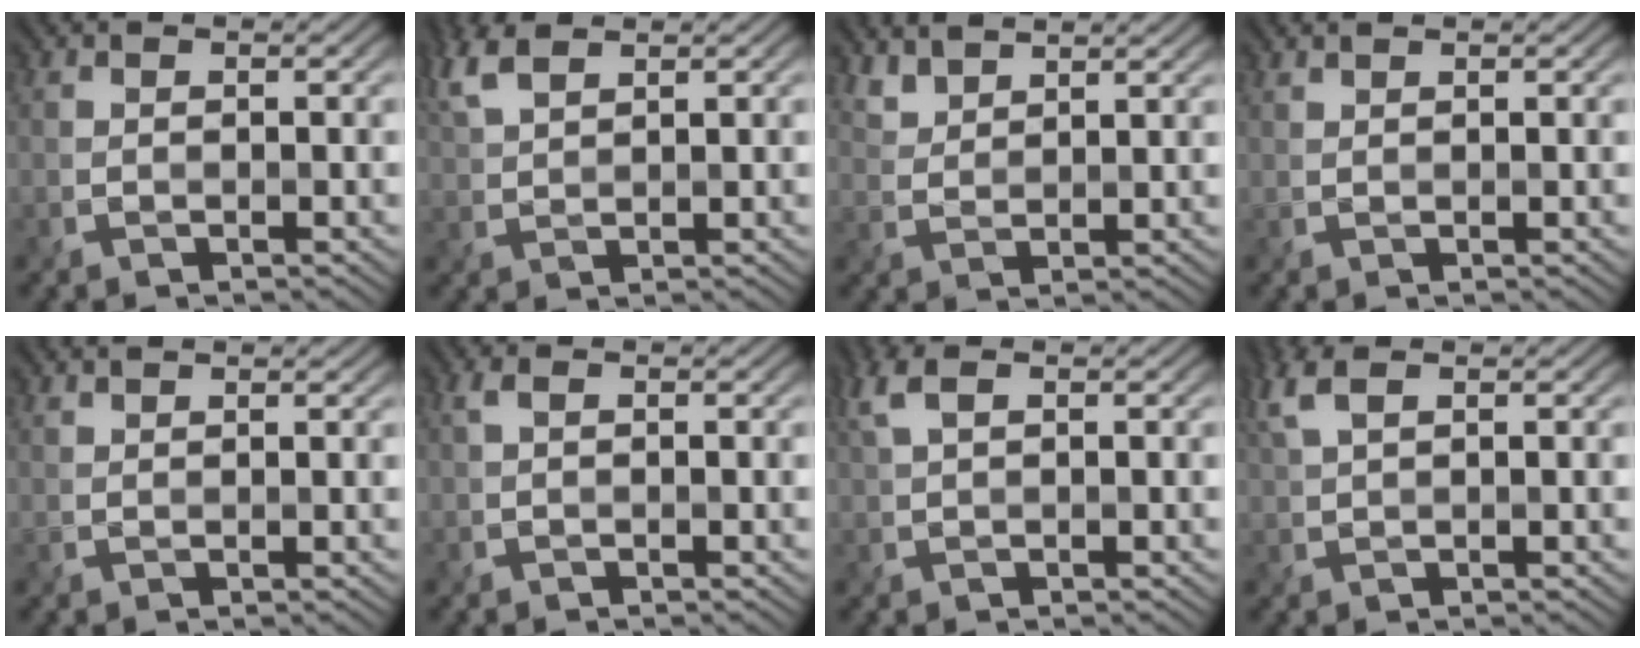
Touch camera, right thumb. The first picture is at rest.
{"total": 4.7, "force": [3.1, 1.6, 3.2], "torque": [-0.091, 0.015, 0.069]}
{"total": 3.7, "force": [3.3, 1.0, 1.4], "torque": [-0.036, -0.005, 0.078]}
{"total": 0.7, "force": [0.6, 0.0, 0.2], "torque": [-0.011, 0.003, 0.016]}
{"total": 1.0, "force": [1.0, 0.1, 0.3], "torque": [-0.015, 0.001, 0.022]}
{"total": 1.0, "force": [0.2, 0.4, 0.9], "torque": [-0.024, 0.003, 0.004]}
{"total": 3.0, "force": [1.3, 1.1, 2.5], "torque": [-0.067, 0.011, 0.027]}
{"total": 3.4, "force": [1.7, 1.0, 2.7], "torque": [-0.075, 0.013, 0.038]}